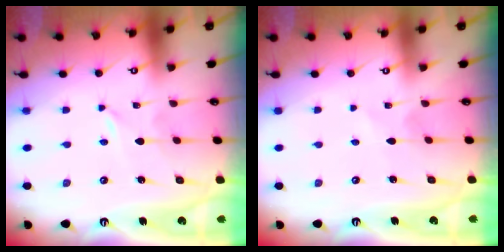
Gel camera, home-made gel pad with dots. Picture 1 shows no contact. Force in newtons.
{"total": 2.0, "press": 2.0, "slide": 0.3}